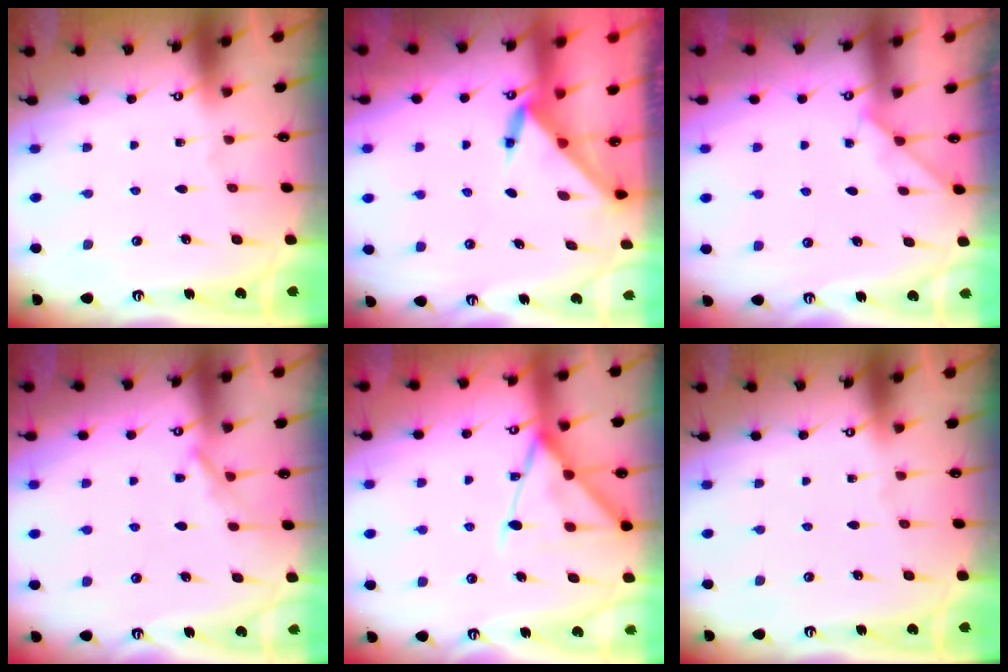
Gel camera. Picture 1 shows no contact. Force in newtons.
{"total": 3.4, "press": 3.4, "slide": 0.3}
{"total": 2.4, "press": 2.3, "slide": 0.4}
{"total": 6.4, "press": 6.4, "slide": 0.7}
{"total": 14.8, "press": 14.7, "slide": 1.2}
{"total": 0.0}